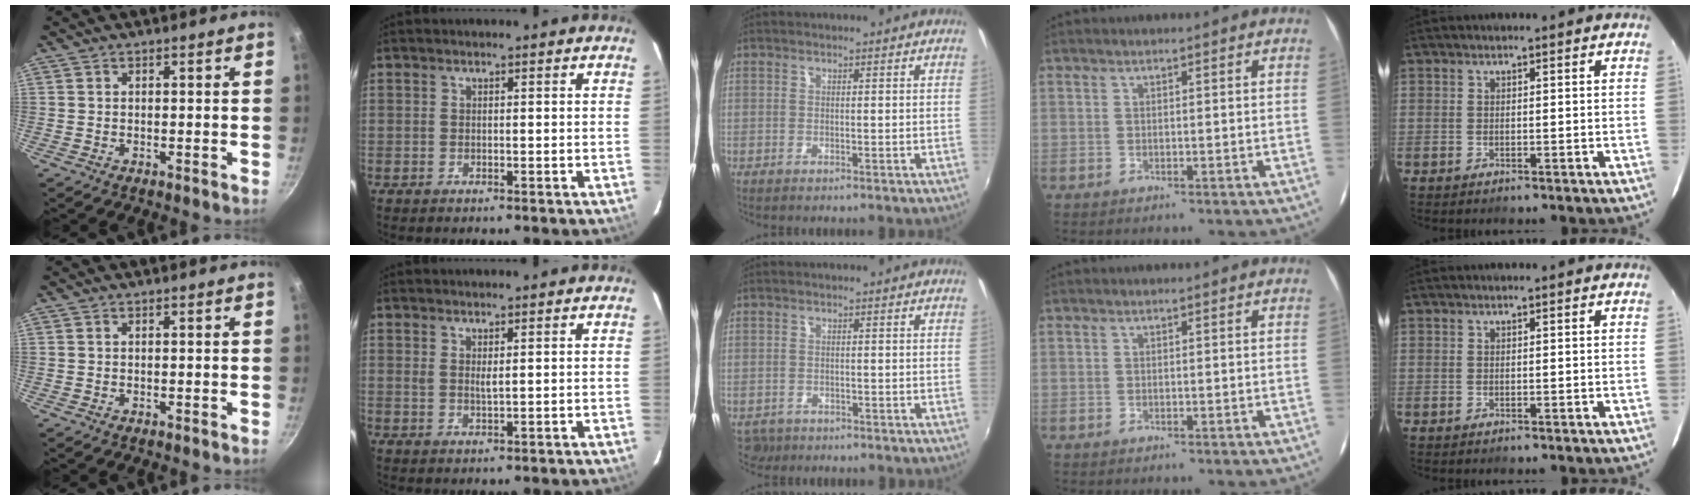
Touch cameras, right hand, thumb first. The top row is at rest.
{"index": {"total": 1.6, "force": [0.6, 0.3, 1.4], "torque": [-0.023, -0.002, 0.011]}, "middle": {"total": 2.9, "force": [-1.8, 2.2, 0.8], "torque": [-0.021, -0.007, -0.026]}}